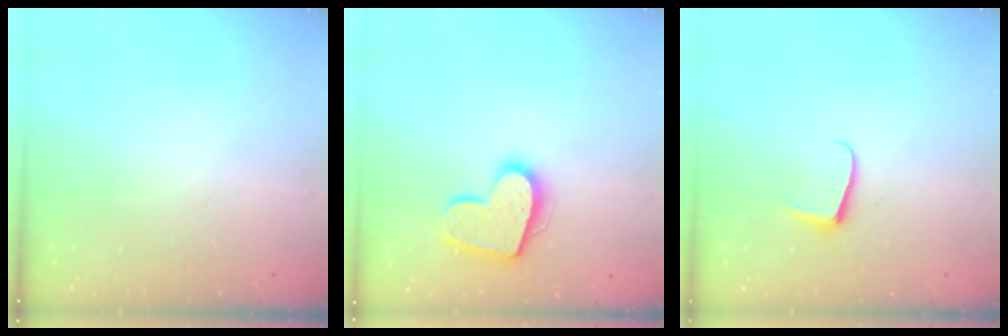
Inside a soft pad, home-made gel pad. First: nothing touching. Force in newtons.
{"total": 14.9, "press": 14.9, "slide": 1.0}
{"total": 5.7, "press": 5.7, "slide": 0.6}